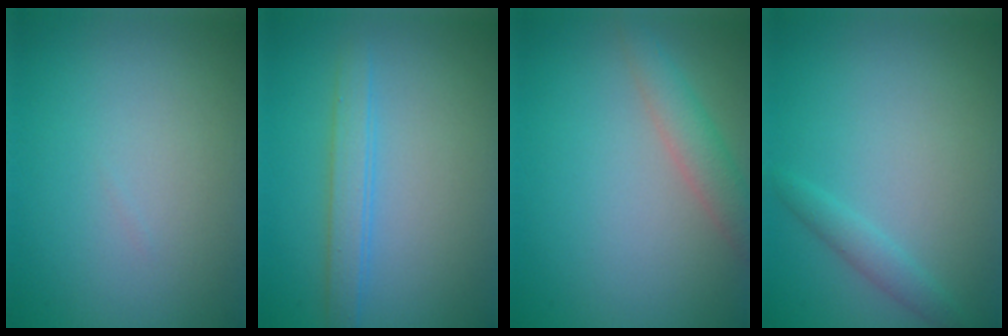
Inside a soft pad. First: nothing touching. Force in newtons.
{"total": 2.2, "press": 2.2, "slide": 0.1}
{"total": 2.5, "press": 2.5, "slide": 0.2}
{"total": 1.5, "press": 1.5, "slide": 0.1}